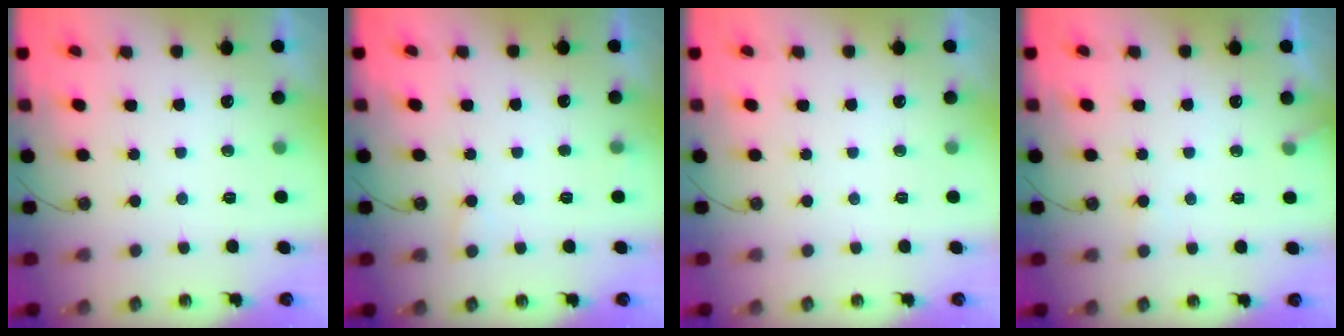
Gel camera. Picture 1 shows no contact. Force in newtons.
{"total": 6.0, "press": 6.0, "slide": 0.4}
{"total": 0.0}
{"total": 5.8, "press": 5.8, "slide": 0.4}